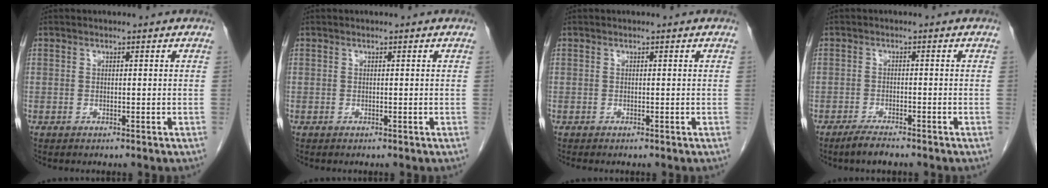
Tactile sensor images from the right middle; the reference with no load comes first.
{"total": 0.0}
{"total": 0.5, "force": [-0.4, 0.0, 0.2], "torque": [-0.001, 0.000, -0.007]}
{"total": 2.9, "force": [-2.4, 0.3, 1.6], "torque": [-0.037, -0.006, -0.044]}